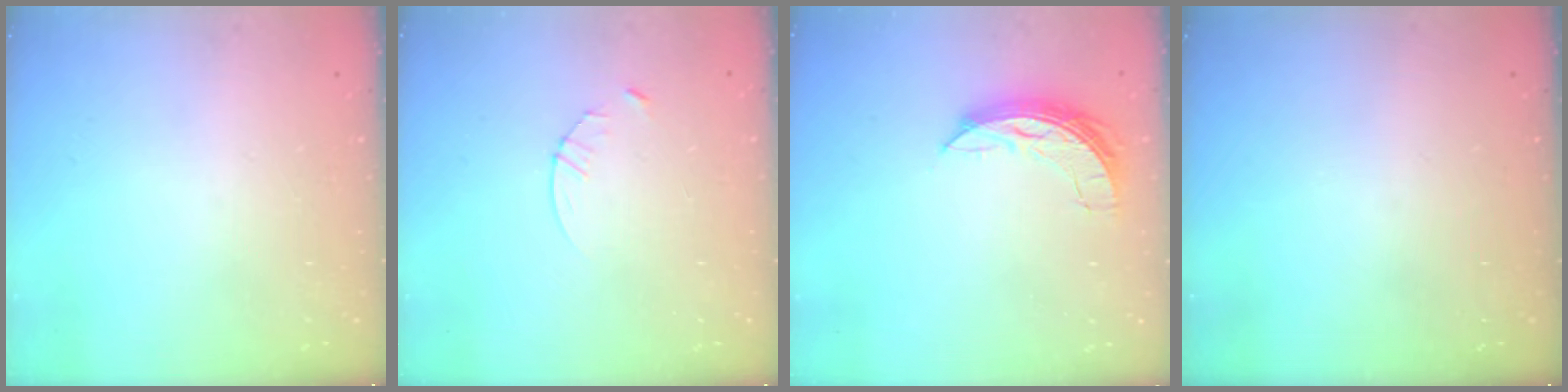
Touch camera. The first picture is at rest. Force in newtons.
{"total": 3.3, "press": 3.2, "slide": 0.4}
{"total": 7.6, "press": 7.5, "slide": 1.1}
{"total": 0.0}